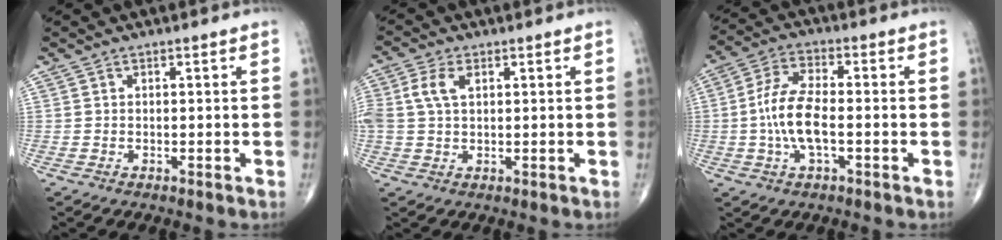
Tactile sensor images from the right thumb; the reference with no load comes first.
{"total": 5.5, "force": [1.5, 3.1, 4.2], "torque": [-0.110, 0.012, 0.030]}
{"total": 9.8, "force": [-1.5, 4.0, 8.8], "torque": [-0.186, 0.021, -0.032]}